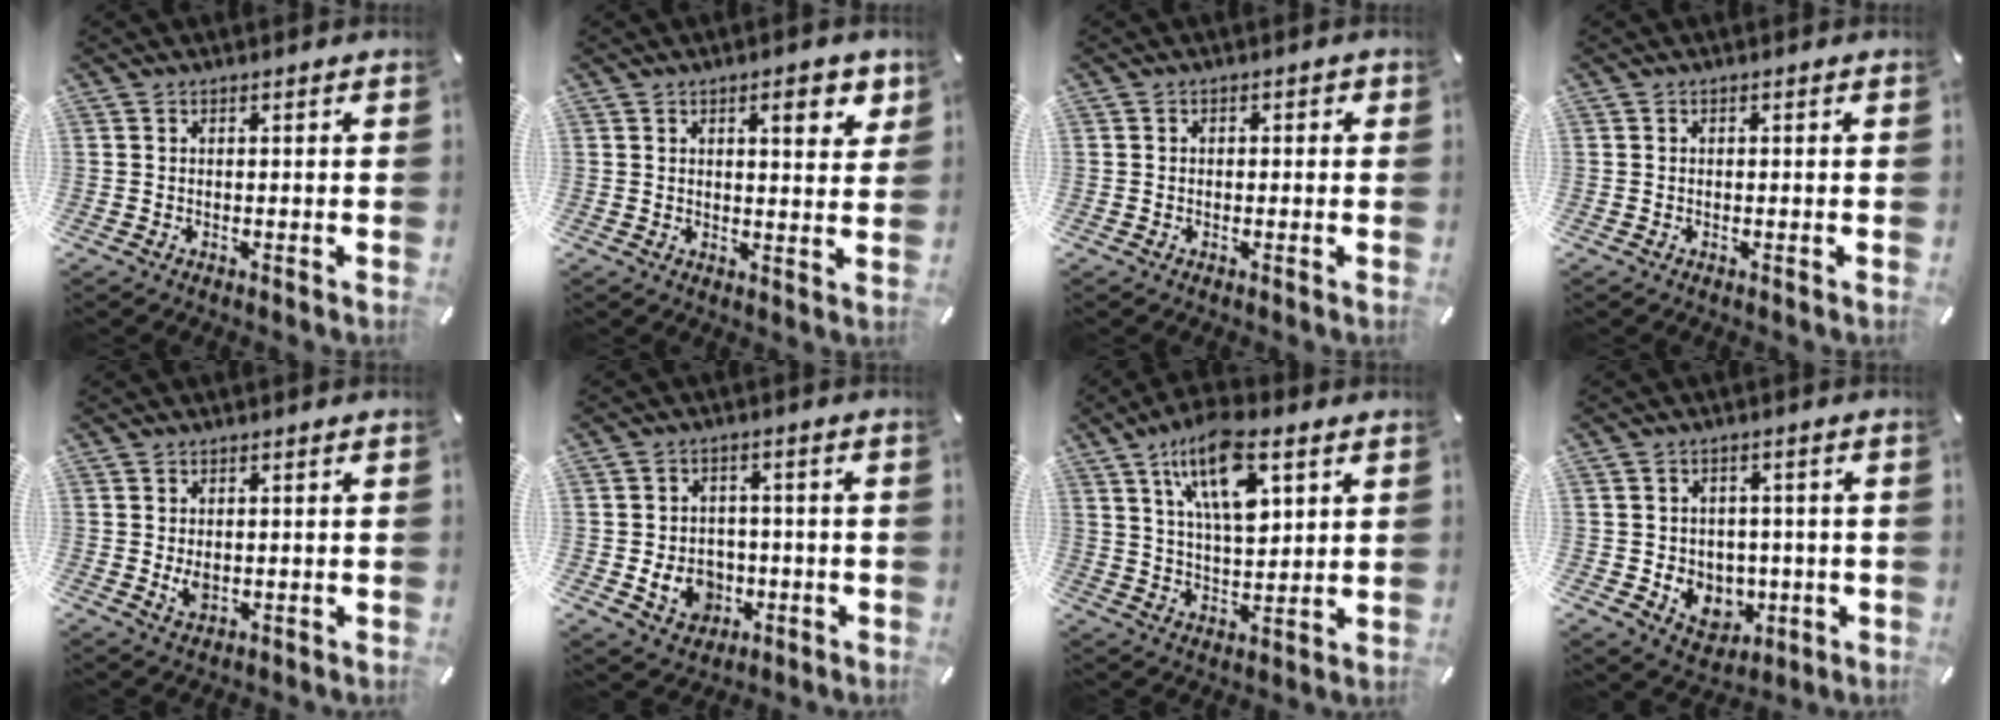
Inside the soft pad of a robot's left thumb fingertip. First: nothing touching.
{"total": 6.3, "force": [3.3, 2.0, 4.9], "torque": [-0.063, -0.015, 0.048]}
{"total": 1.2, "force": [-0.5, 1.0, 0.4], "torque": [-0.008, 0.006, -0.012]}
{"total": 0.0}
{"total": 2.9, "force": [0.1, 2.0, 2.1], "torque": [-0.053, -0.003, -0.001]}
{"total": 8.7, "force": [-2.3, 7.2, 4.3], "torque": [-0.077, 0.017, -0.038]}
{"total": 14.6, "force": [7.4, 6.6, 10.7], "torque": [-0.185, -0.020, 0.125]}
{"total": 7.6, "force": [-0.6, 7.0, 2.8], "torque": [-0.041, -0.006, -0.005]}